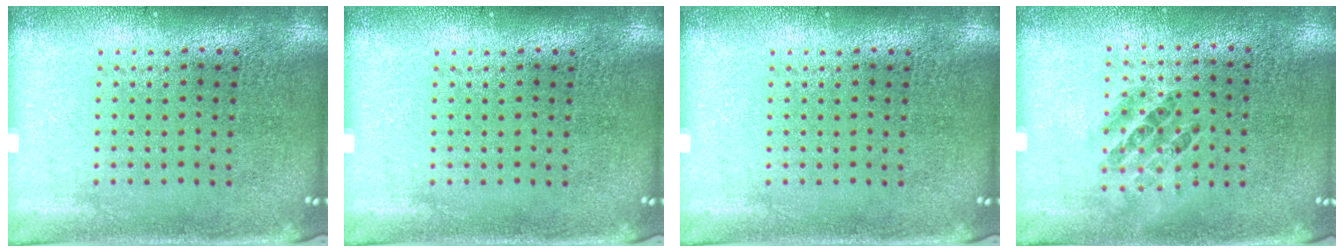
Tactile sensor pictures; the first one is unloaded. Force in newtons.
{"total": 0.0}
{"total": 0.0}
{"total": 0.9, "press": 0.6, "slide": 0.7}